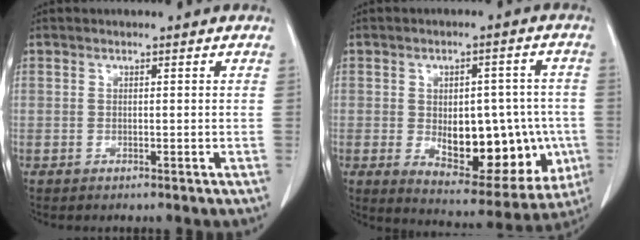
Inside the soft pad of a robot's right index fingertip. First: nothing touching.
{"total": 16.9, "force": [-2.9, 8.5, 14.4], "torque": [-0.200, 0.008, -0.017]}